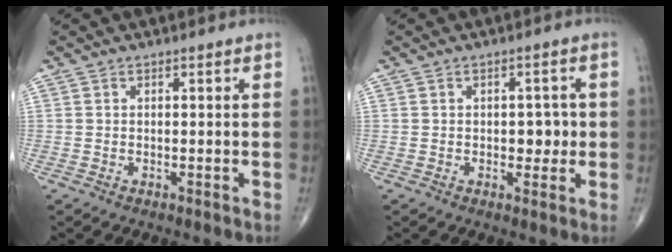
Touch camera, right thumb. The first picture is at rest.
{"total": 3.9, "force": [-0.2, 2.4, 3.0], "torque": [-0.016, 0.003, -0.002]}